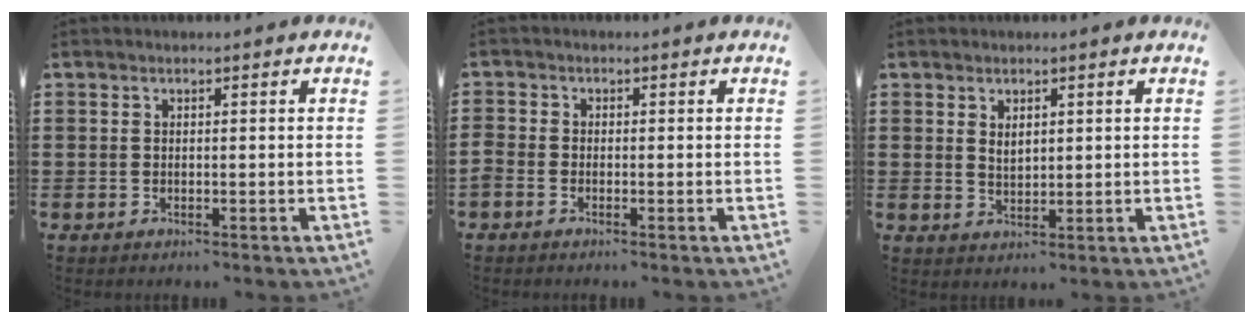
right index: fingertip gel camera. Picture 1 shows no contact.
{"total": 1.0, "force": [-0.9, 0.3, 0.3], "torque": [-0.007, -0.002, -0.017]}
{"total": 1.8, "force": [1.1, 1.0, 1.0], "torque": [-0.012, 0.000, 0.018]}